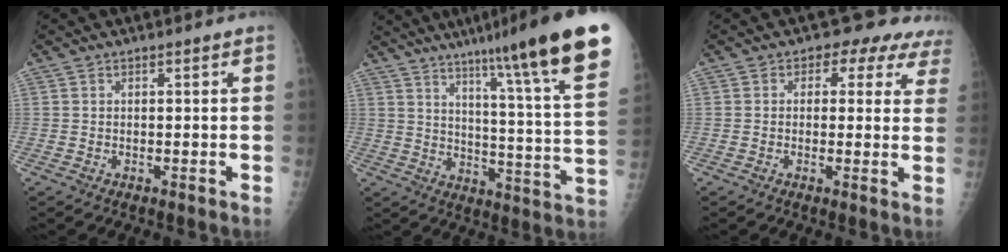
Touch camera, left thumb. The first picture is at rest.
{"total": 25.0, "force": [16.6, 1.5, 18.6], "torque": [-0.251, -0.076, 0.230]}
{"total": 8.9, "force": [6.2, 5.8, 2.7], "torque": [0.025, -0.012, 0.044]}